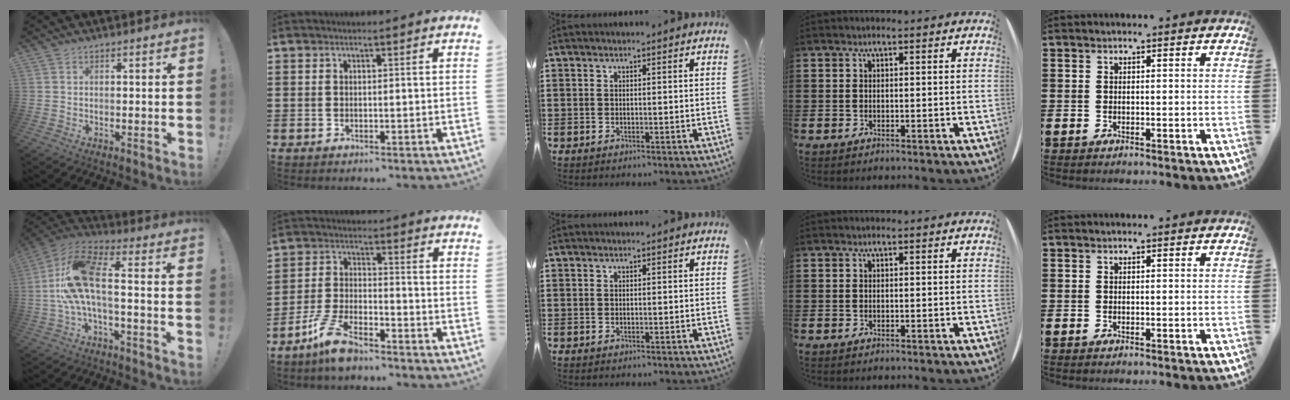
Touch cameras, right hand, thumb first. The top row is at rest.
{"thumb": {"total": 15.6, "force": [-0.1, 5.5, 14.6], "torque": [-0.272, 0.010, -0.003]}, "index": {"total": 7.0, "force": [-5.6, 1.7, 3.8], "torque": [-0.096, -0.004, -0.109]}}